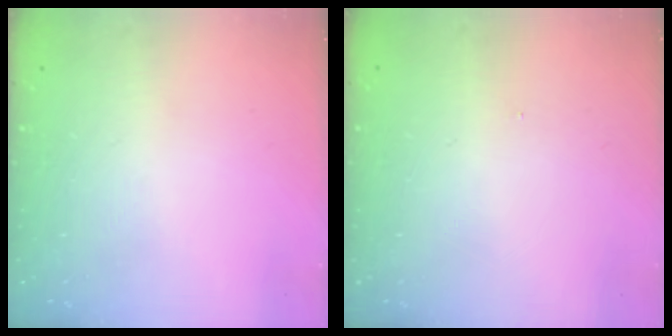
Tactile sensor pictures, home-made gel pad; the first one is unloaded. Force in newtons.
{"total": 5.3, "press": 0.3, "slide": 5.2}